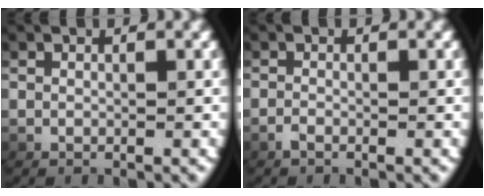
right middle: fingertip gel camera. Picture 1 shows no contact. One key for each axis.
{"total": 0.7, "fx": -0.6, "fy": 0.0, "fz": 0.3, "tx": -0.009, "ty": 0.003, "tz": -0.015}